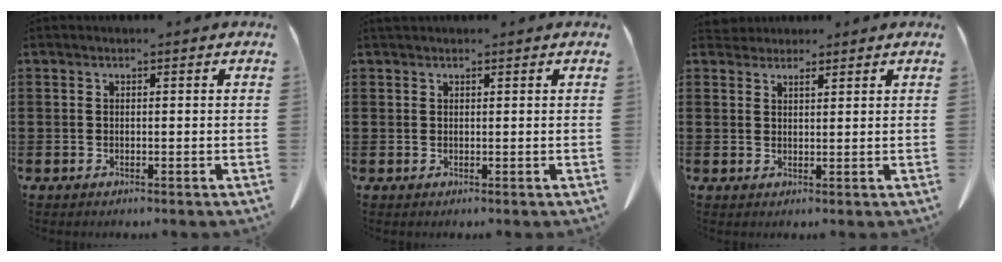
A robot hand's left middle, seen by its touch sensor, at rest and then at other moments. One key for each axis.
{"total": 0.5, "fx": 0.4, "fy": 0.3, "fz": 0.2, "tx": -0.006, "ty": 0.002, "tz": 0.008}
{"total": 1.6, "fx": 1.5, "fy": 0.6, "fz": 0.3, "tx": -0.002, "ty": 0.000, "tz": 0.027}